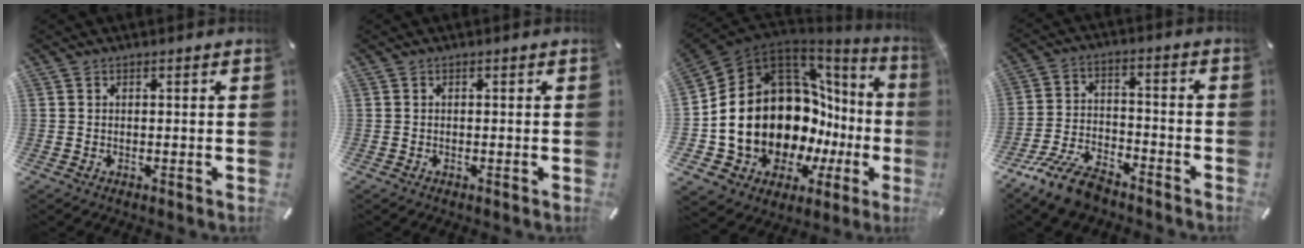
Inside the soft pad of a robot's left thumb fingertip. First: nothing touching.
{"total": 0.0}
{"total": 23.5, "force": [-2.3, 16.0, 17.0], "torque": [-0.292, -0.059, 0.012]}
{"total": 12.0, "force": [-9.2, 4.8, 6.0], "torque": [-0.117, 0.049, -0.176]}